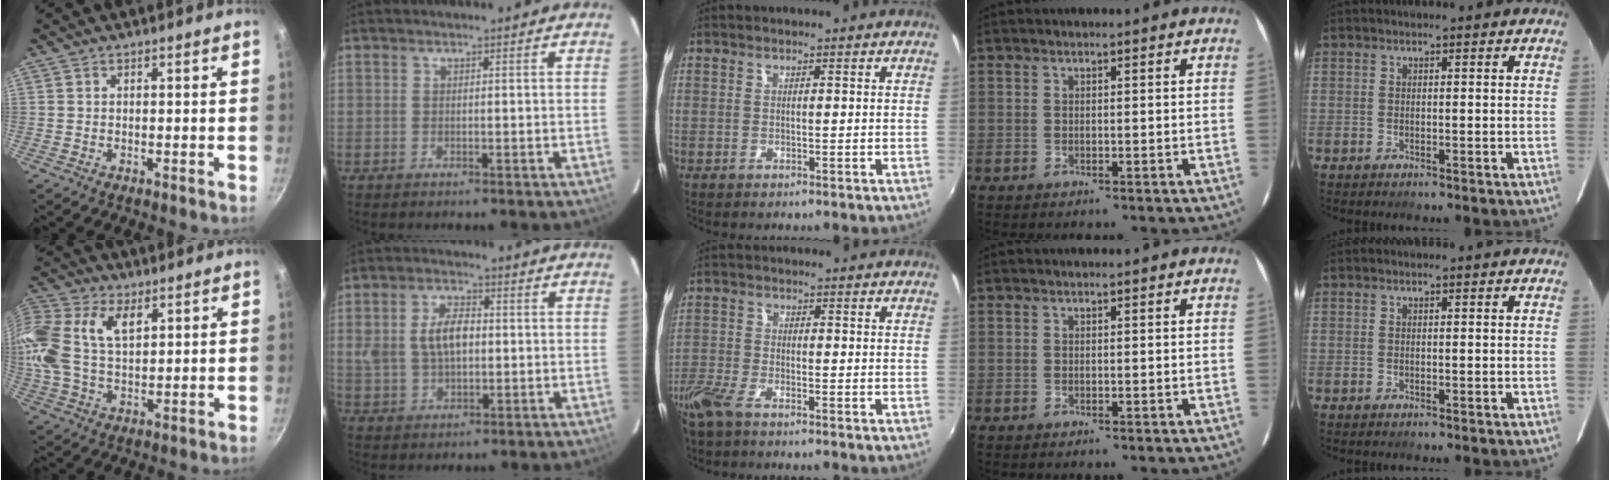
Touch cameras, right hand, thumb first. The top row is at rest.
{"thumb": {"total": 19.4, "force": [6.2, 12.3, 13.8], "torque": [-0.316, 0.021, 0.108]}, "index": {"total": 7.7, "force": [0.7, 4.7, 6.1], "torque": [-0.121, 0.013, 0.021]}, "middle": {"total": 5.2, "force": [-4.1, 1.4, 2.9], "torque": [-0.079, -0.012, -0.088]}}